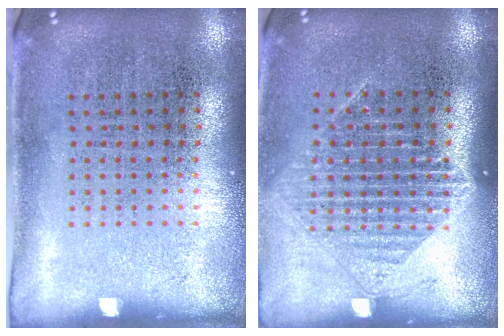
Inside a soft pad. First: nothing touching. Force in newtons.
{"total": 1.4, "press": 1.3, "slide": 0.7}